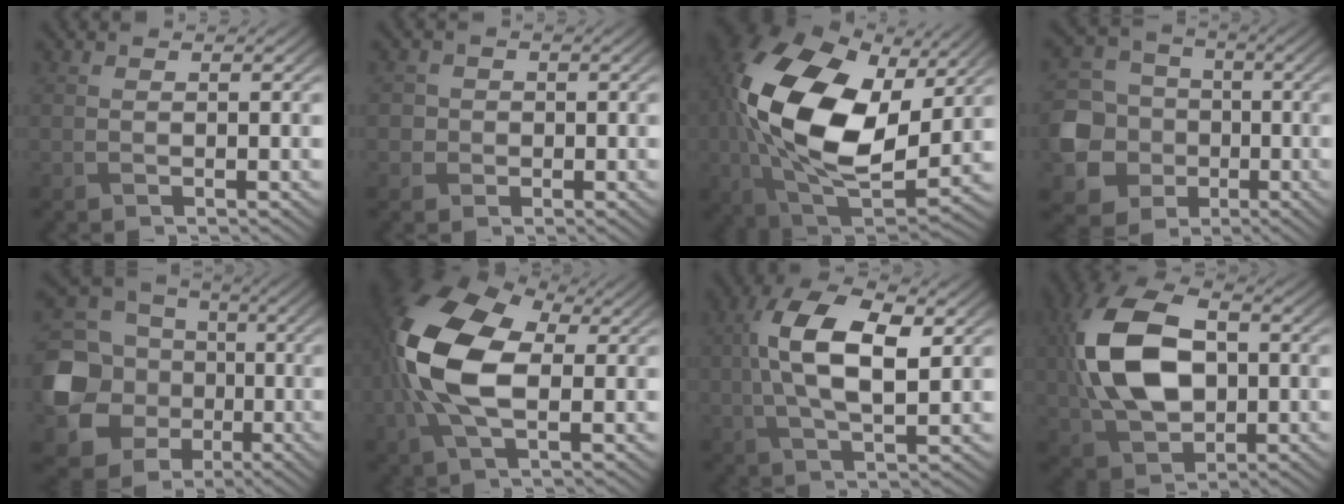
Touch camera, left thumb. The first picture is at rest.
{"total": 2.5, "force": [-0.1, 2.4, 0.4], "torque": [-0.005, 0.002, -0.012]}
{"total": 20.1, "force": [3.4, 12.5, 15.5], "torque": [-0.348, -0.003, 0.062]}
{"total": 9.0, "force": [-2.2, 8.0, 3.5], "torque": [-0.097, -0.005, -0.057]}
{"total": 13.9, "force": [-2.3, 12.3, 6.0], "torque": [-0.191, -0.029, -0.055]}
{"total": 14.1, "force": [0.2, 7.6, 11.9], "torque": [-0.278, 0.014, -0.006]}
{"total": 11.3, "force": [1.6, 5.1, 9.9], "torque": [-0.200, 0.010, 0.028]}
{"total": 14.5, "force": [1.0, 9.4, 11.1], "torque": [-0.259, 0.012, 0.018]}